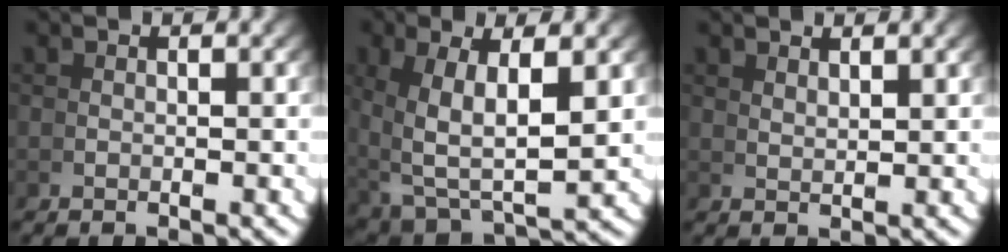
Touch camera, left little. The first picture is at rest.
{"total": 7.0, "force": [0.6, 3.7, 5.9], "torque": [-0.120, -0.033, 0.038]}
{"total": 2.2, "force": [1.8, -1.2, 0.1], "torque": [0.005, -0.001, 0.042]}